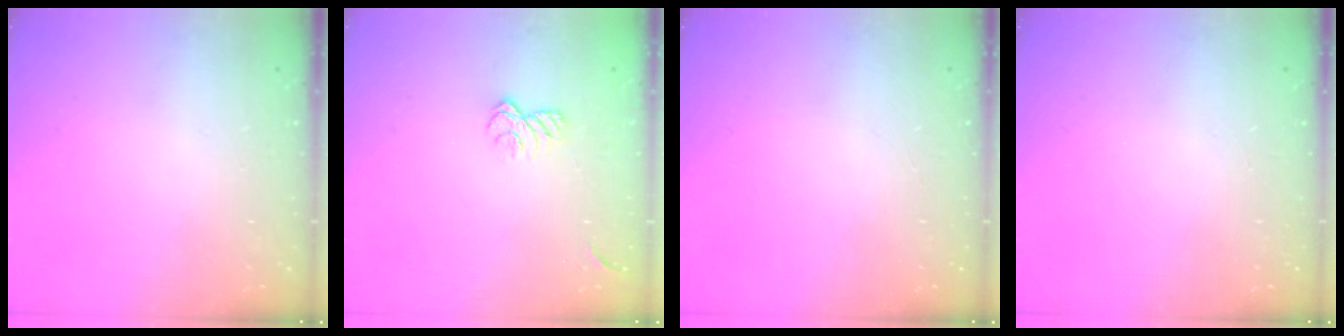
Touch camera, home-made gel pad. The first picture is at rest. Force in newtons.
{"total": 9.1, "press": 9.0, "slide": 1.4}
{"total": 0.0}
{"total": 0.0}